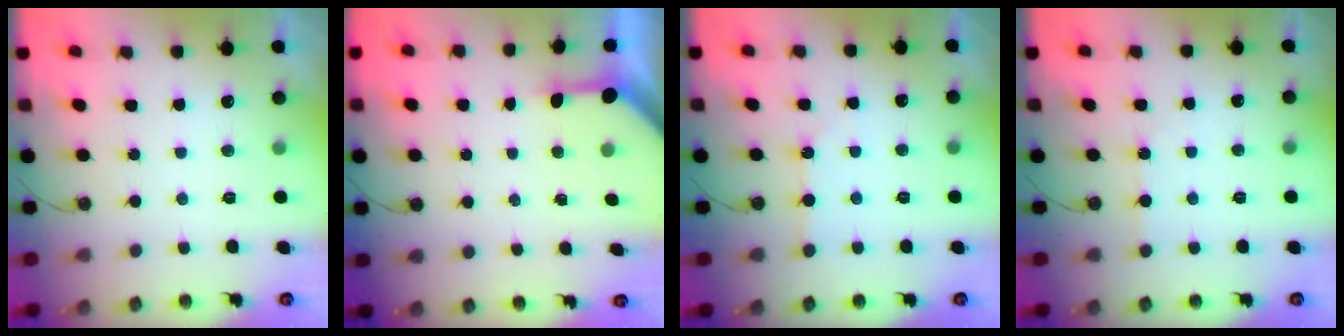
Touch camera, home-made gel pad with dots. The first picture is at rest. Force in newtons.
{"total": 3.3, "press": 3.3, "slide": 0.4}
{"total": 3.9, "press": 3.9, "slide": 0.5}
{"total": 2.7, "press": 2.7, "slide": 0.4}